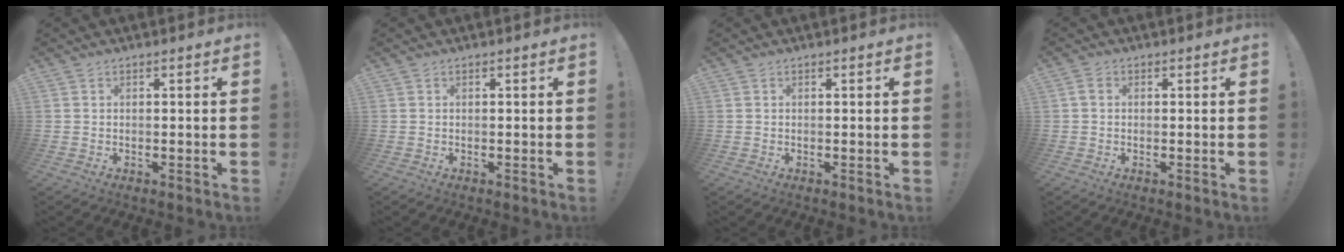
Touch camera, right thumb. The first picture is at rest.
{"total": 0.0}
{"total": 0.0}
{"total": 1.9, "force": [0.2, 1.5, 1.2], "torque": [-0.019, 0.003, 0.002]}